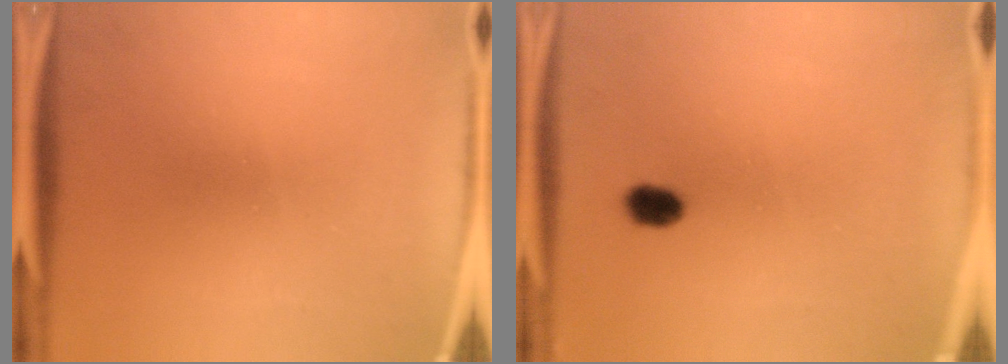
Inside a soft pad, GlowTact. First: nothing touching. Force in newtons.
{"total": 2.6}